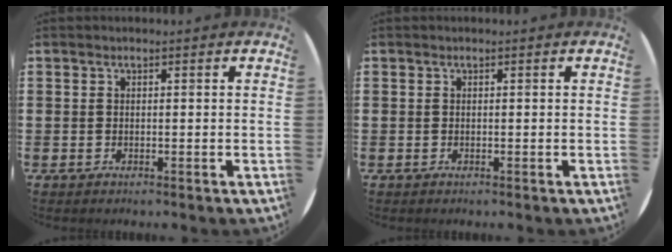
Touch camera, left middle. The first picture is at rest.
{"total": 0.0}